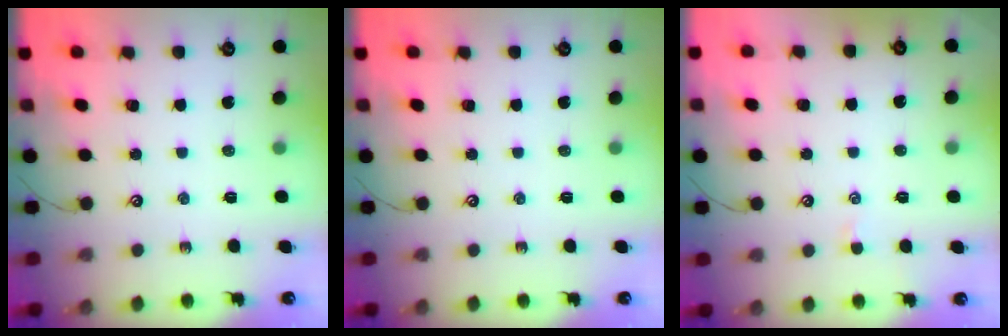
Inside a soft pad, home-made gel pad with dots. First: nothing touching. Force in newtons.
{"total": 0.0}
{"total": 0.6, "press": 0.5, "slide": 0.4}